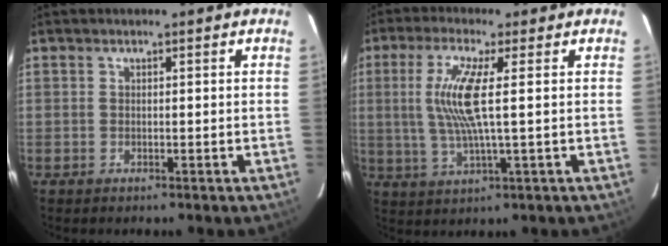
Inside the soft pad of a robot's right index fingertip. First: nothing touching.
{"total": 9.2, "force": [1.3, 0.3, 9.1], "torque": [-0.184, -0.003, 0.029]}